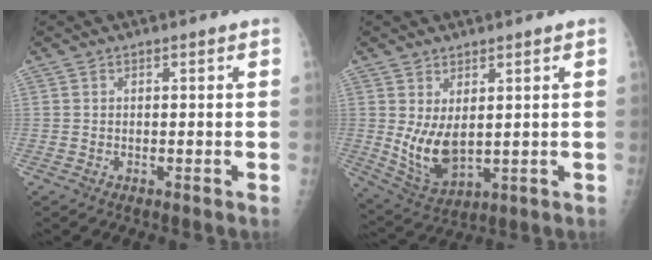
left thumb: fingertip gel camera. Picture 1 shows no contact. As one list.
[{"total": 8.4, "force": [1.4, 4.5, 6.9], "torque": [-0.122, -0.024, 0.046]}]